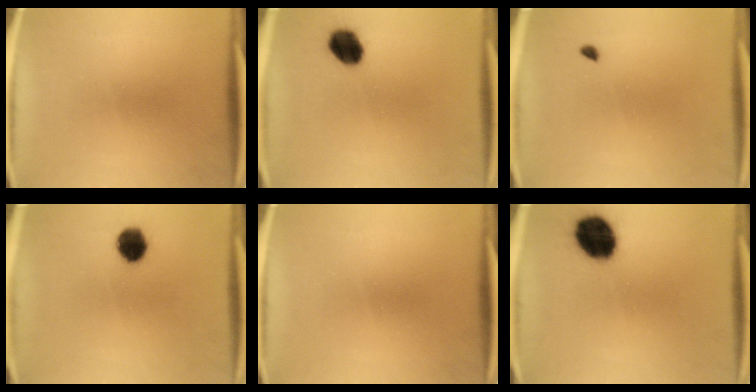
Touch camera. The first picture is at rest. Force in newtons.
{"total": 7.7}
{"total": 0.8}
{"total": 6.9}
{"total": 0.0}
{"total": 13.9}